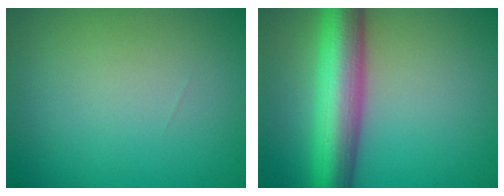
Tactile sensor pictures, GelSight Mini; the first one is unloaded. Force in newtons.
{"total": 9.3, "press": 9.3, "slide": 0.2}